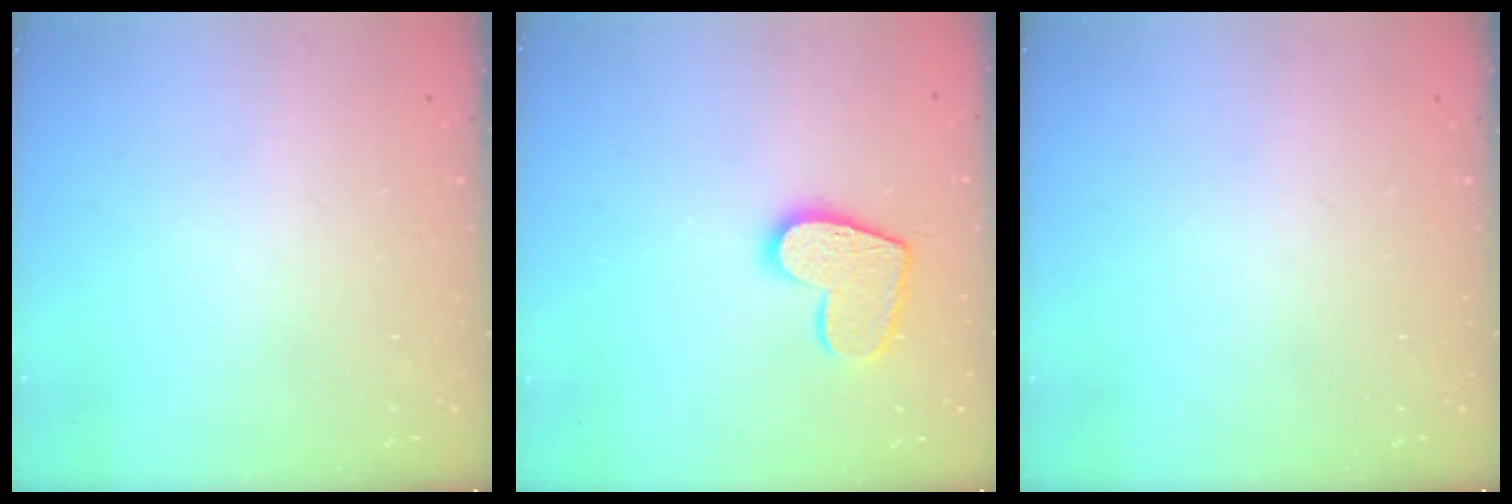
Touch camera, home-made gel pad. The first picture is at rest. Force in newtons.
{"total": 12.1, "press": 12.0, "slide": 0.8}
{"total": 0.0}